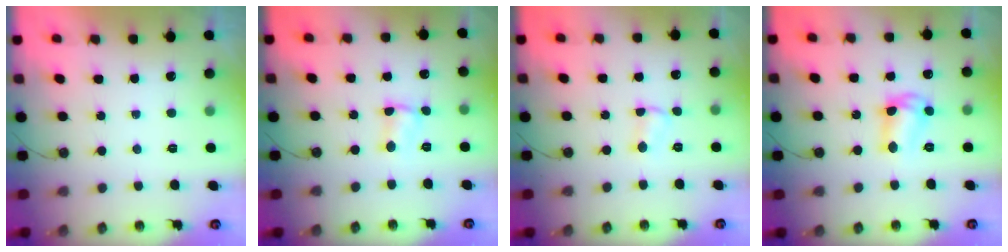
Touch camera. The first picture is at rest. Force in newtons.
{"total": 2.6, "press": 2.6, "slide": 0.4}
{"total": 2.9, "press": 2.9, "slide": 0.5}
{"total": 9.7, "press": 9.7, "slide": 0.7}